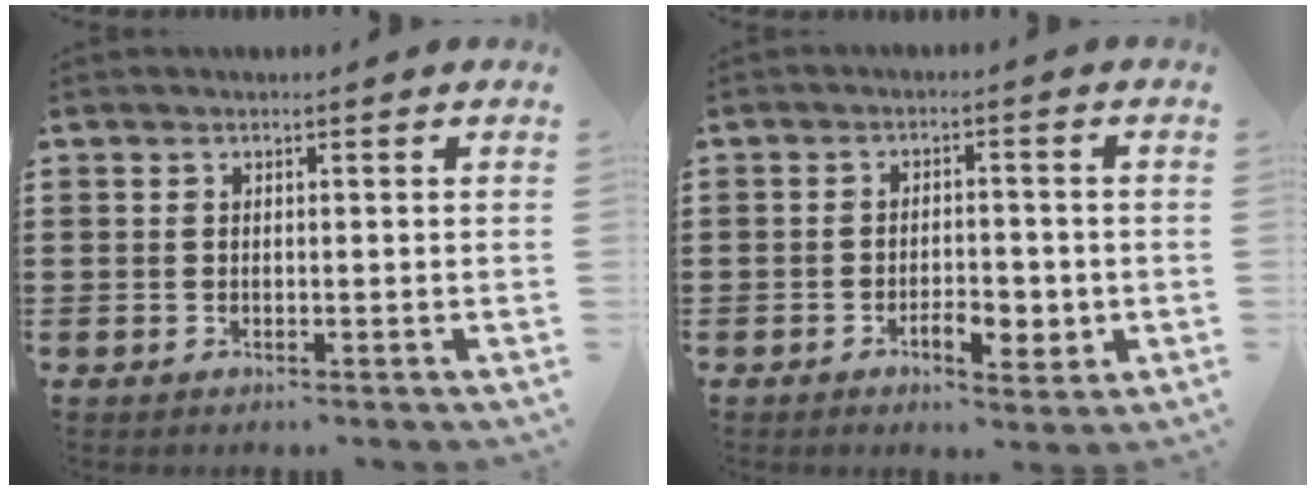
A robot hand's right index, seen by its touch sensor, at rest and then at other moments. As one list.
[{"total": 4.6, "force": [-1.7, 2.3, 3.7], "torque": [-0.043, 0.001, -0.033]}]